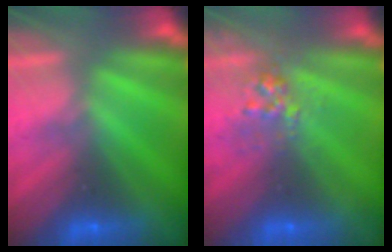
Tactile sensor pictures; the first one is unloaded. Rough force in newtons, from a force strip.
{"total": 2.9}